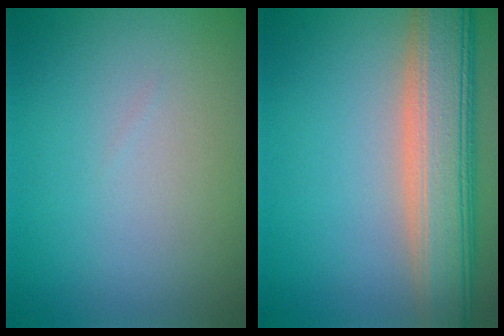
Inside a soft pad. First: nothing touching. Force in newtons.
{"total": 8.1, "press": 8.1, "slide": 0.5}